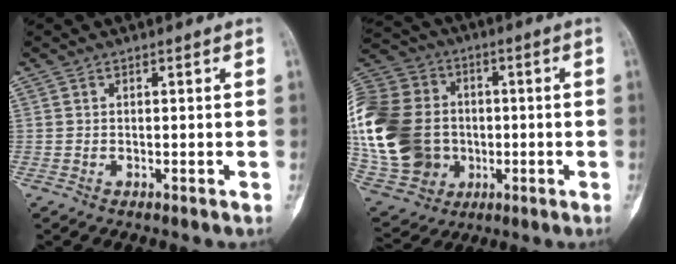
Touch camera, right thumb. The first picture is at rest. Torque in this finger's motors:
{"motor_torque": [0.28, 3.30, 2.00, -0.12, 0.30]}